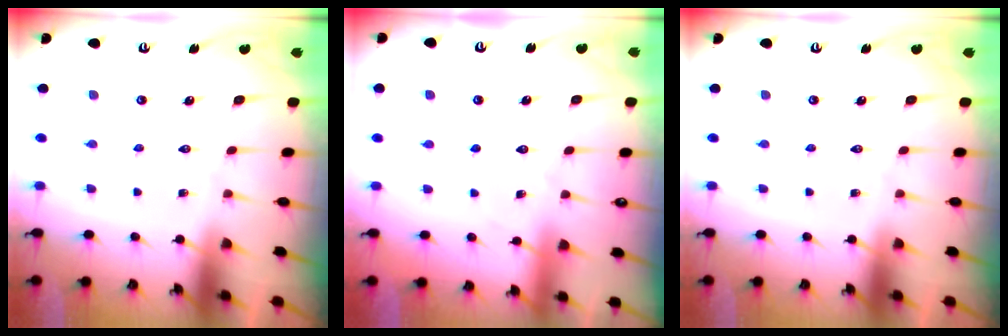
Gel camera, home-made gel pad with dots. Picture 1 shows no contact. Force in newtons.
{"total": 2.9, "press": 2.9, "slide": 0.3}
{"total": 0.0}